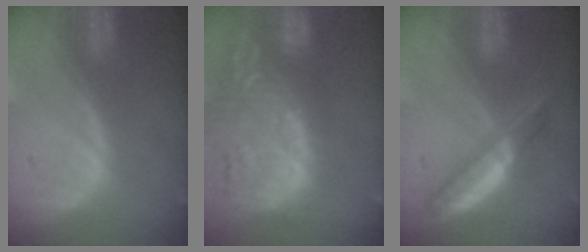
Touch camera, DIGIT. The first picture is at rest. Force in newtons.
{"total": 14.4, "press": 12.5, "slide": 7.2}
{"total": 4.8, "press": 4.7, "slide": 0.3}